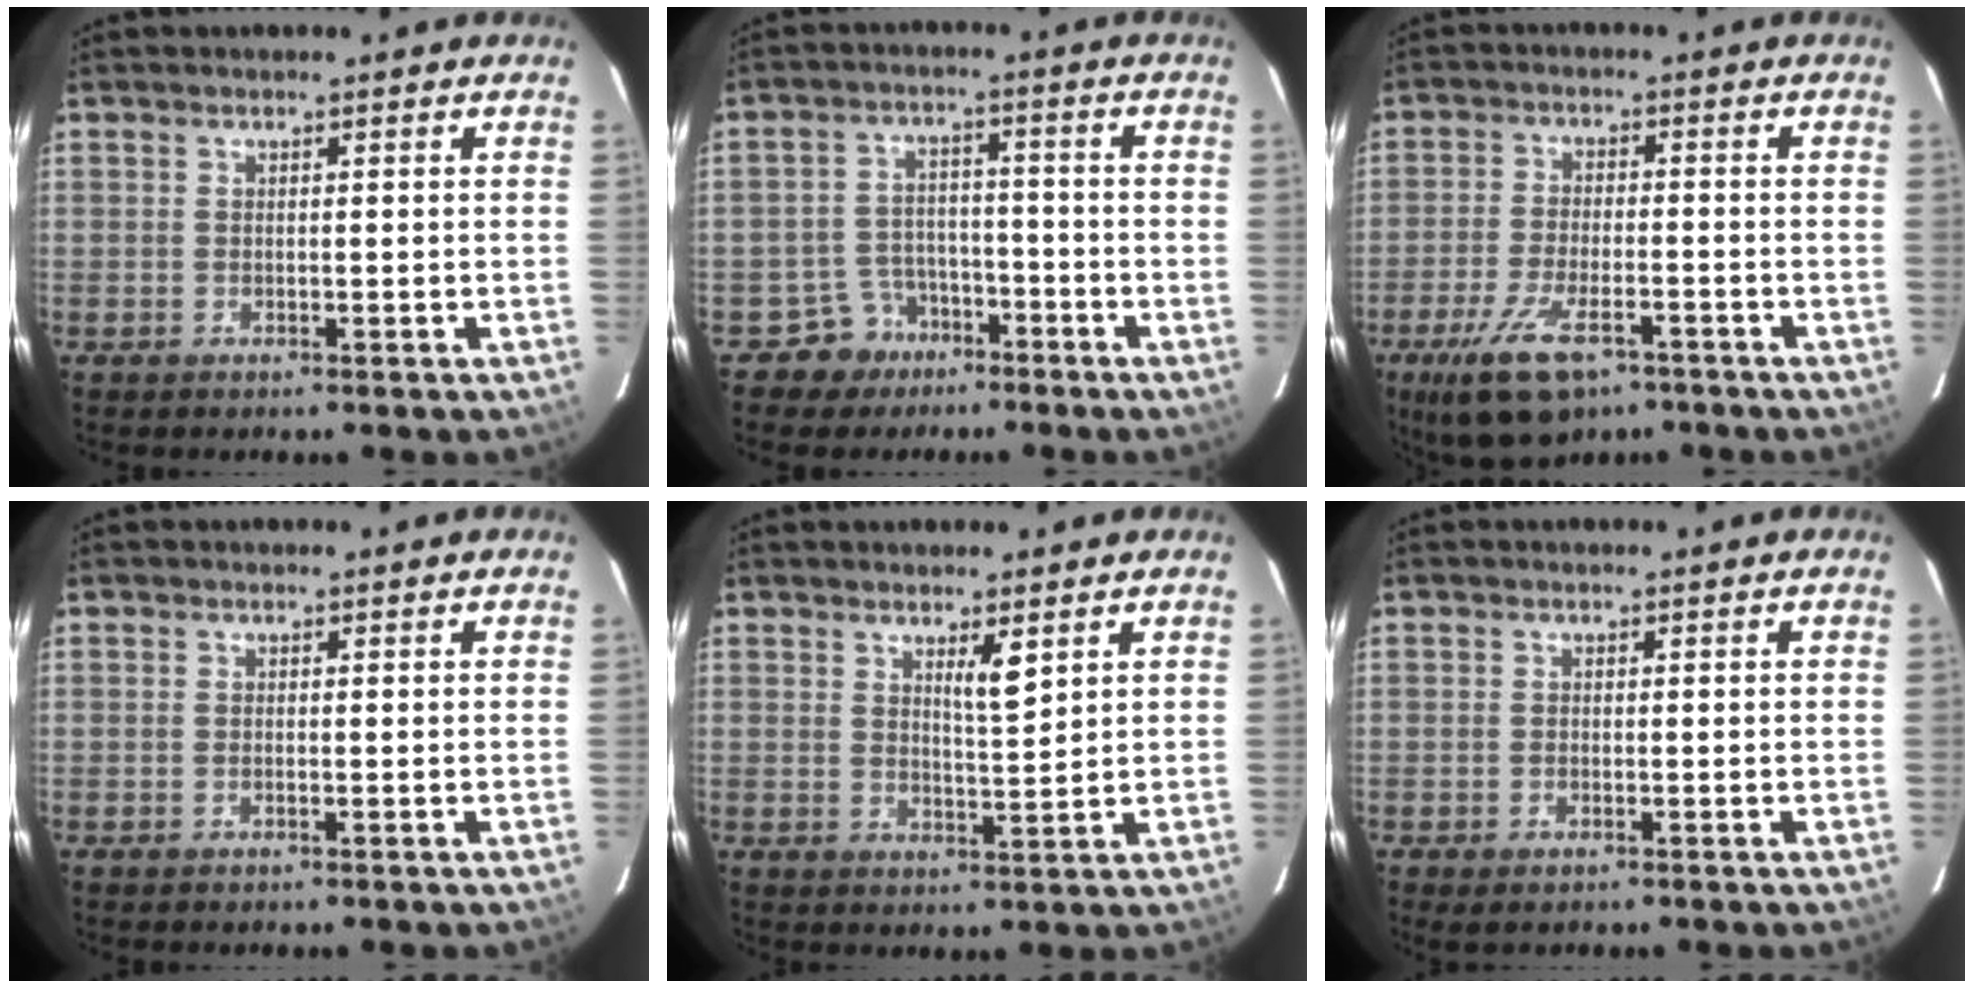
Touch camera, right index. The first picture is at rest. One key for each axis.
{"total": 5.7, "fx": -3.6, "fy": 4.4, "fz": 0.1, "tx": 0.006, "ty": 0.014, "tz": -0.055}
{"total": 10.3, "fx": -6.5, "fy": 3.7, "fz": 7.1, "tx": -0.142, "ty": -0.016, "tz": -0.106}
{"total": 0.0}
{"total": 3.3, "fx": 1.9, "fy": 0.3, "fz": 2.7, "tx": -0.048, "ty": -0.007, "tz": 0.034}
{"total": 1.4, "fx": -0.8, "fy": 0.6, "fz": 1.0, "tx": -0.022, "ty": -0.003, "tz": -0.005}